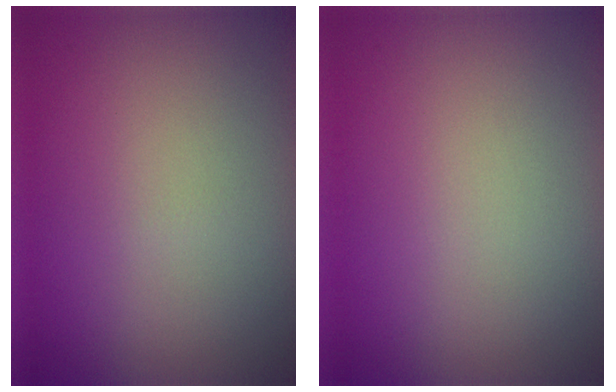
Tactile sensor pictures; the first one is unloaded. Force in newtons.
{"total": 0.0}